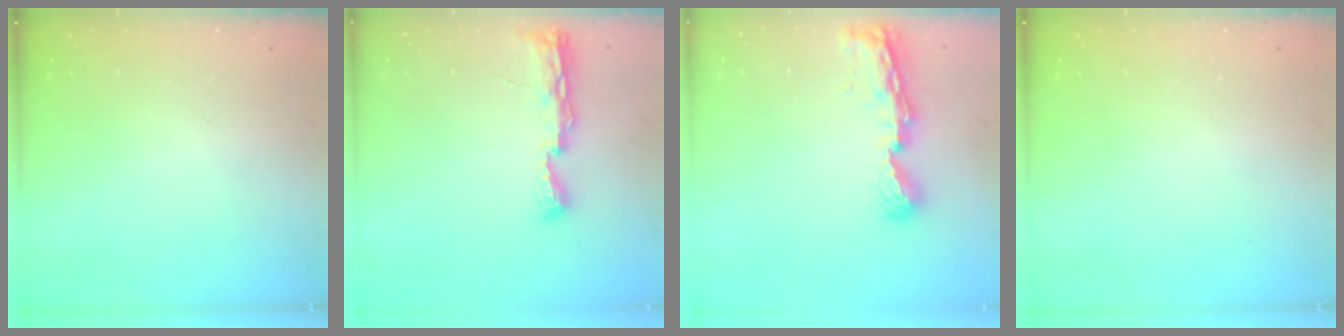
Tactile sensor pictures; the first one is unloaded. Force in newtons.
{"total": 7.9, "press": 7.8, "slide": 0.8}
{"total": 8.4, "press": 8.4, "slide": 1.1}
{"total": 0.0}